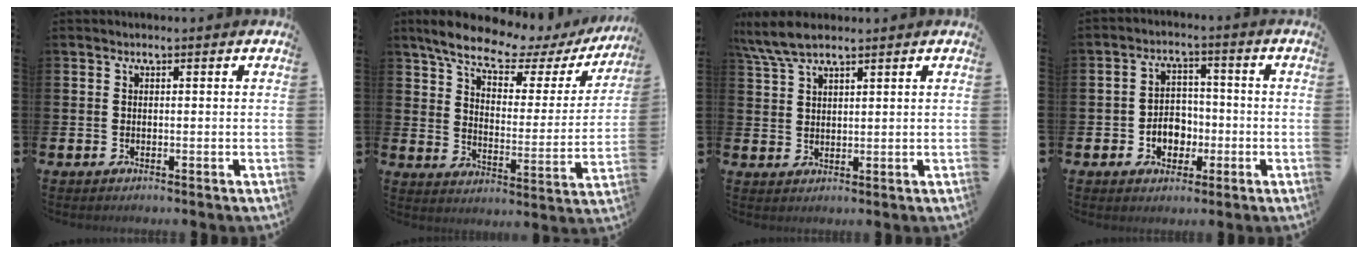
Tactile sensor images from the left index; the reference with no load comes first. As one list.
[{"total": 9.5, "force": [8.0, 2.3, 4.5], "torque": [-0.107, -0.050, 0.132]}, {"total": 5.9, "force": [4.9, 1.4, 3.0], "torque": [-0.063, -0.011, 0.088]}, {"total": 4.4, "force": [-1.3, 3.7, 1.9], "torque": [-0.034, 0.003, -0.033]}]